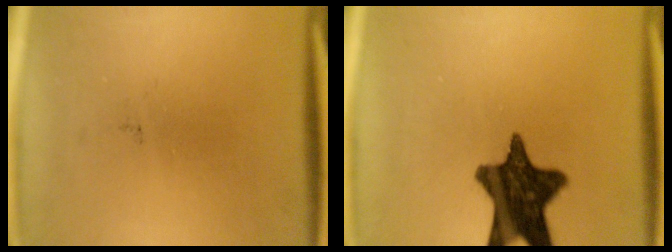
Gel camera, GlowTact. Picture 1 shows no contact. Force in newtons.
{"total": 13.8}